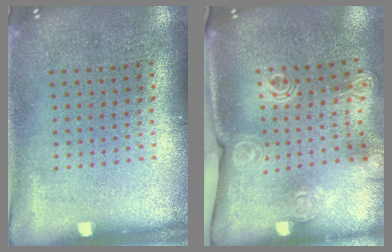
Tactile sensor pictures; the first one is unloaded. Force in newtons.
{"total": 2.0, "press": 1.6, "slide": 1.3}